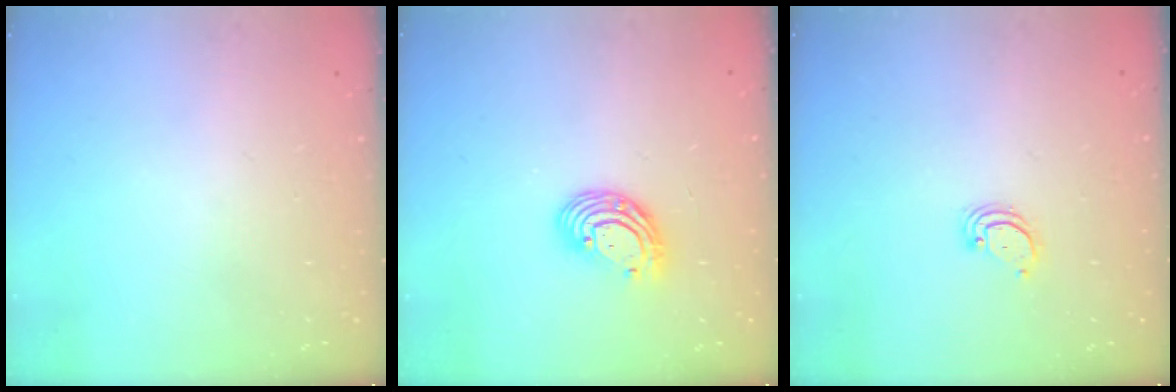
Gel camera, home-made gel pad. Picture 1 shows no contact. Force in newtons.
{"total": 9.3, "press": 9.3, "slide": 1.0}
{"total": 2.3, "press": 2.3, "slide": 0.2}